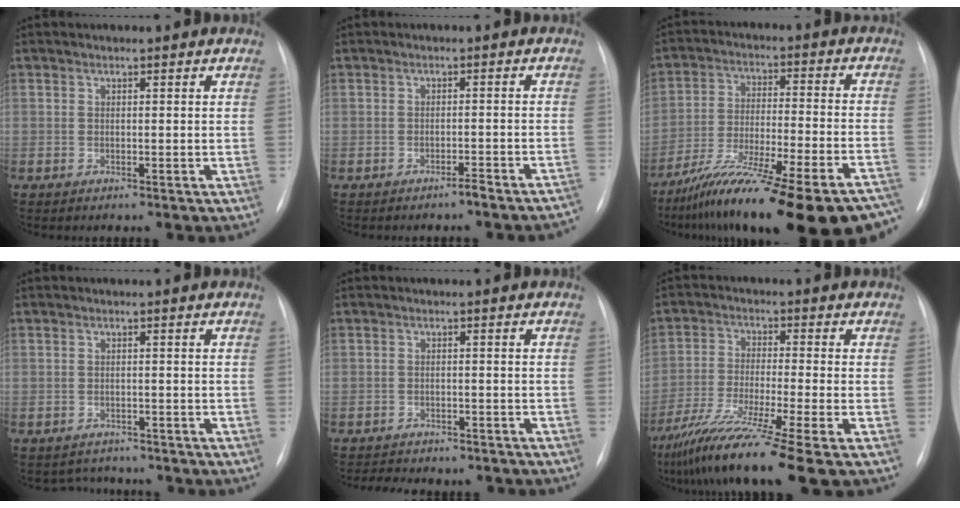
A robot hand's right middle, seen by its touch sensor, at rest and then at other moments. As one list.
[{"total": 4.3, "force": [-3.8, 0.0, 1.9], "torque": [-0.009, 0.017, -0.048]}, {"total": 28.9, "force": [-23.5, 3.3, 16.5], "torque": [-0.199, -0.028, -0.343]}, {"total": 3.2, "force": [-2.9, 1.2, -0.5], "torque": [0.005, 0.004, -0.040]}, {"total": 7.7, "force": [-6.5, 3.7, 1.6], "torque": [-0.027, 0.013, -0.070]}, {"total": 13.8, "force": [-9.8, -1.8, 9.6], "torque": [-0.187, -0.053, -0.170]}]